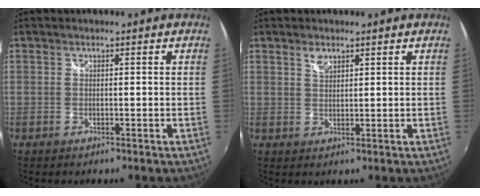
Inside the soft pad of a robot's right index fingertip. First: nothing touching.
{"total": 2.2, "force": [1.5, 1.1, 1.2], "torque": [-0.020, 0.002, 0.027]}